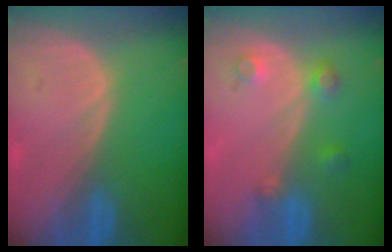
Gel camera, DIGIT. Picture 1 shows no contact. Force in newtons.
{"total": 3.4, "press": 3.1, "slide": 1.5}